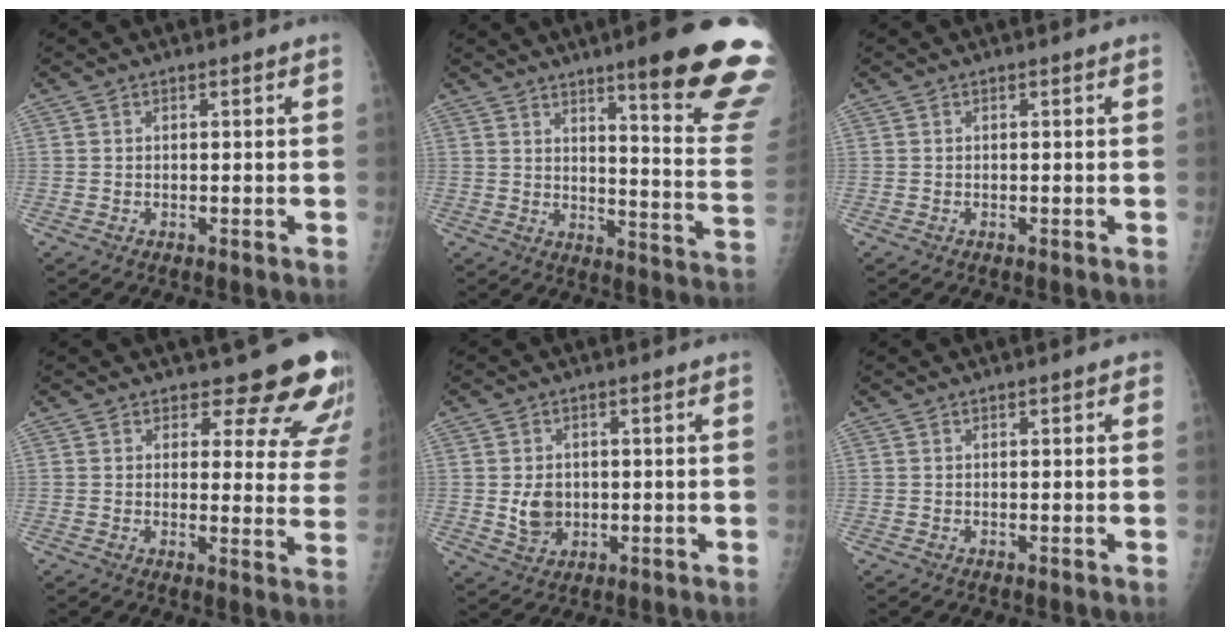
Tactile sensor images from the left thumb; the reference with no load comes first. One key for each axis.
{"total": 21.7, "fx": 14.4, "fy": 2.1, "fz": 16.1, "tx": -0.180, "ty": -0.087, "tz": 0.189}
{"total": 0.0}
{"total": 13.2, "fx": 11.5, "fy": 5.0, "fz": 4.1, "tx": 0.007, "ty": -0.082, "tz": 0.111}
{"total": 5.0, "fx": 0.0, "fy": 4.1, "fz": 2.9, "tx": -0.033, "ty": -0.004, "tz": 0.010}
{"total": 0.8, "fx": 0.4, "fy": 0.4, "fz": 0.6, "tx": -0.006, "ty": 0.002, "tz": 0.003}